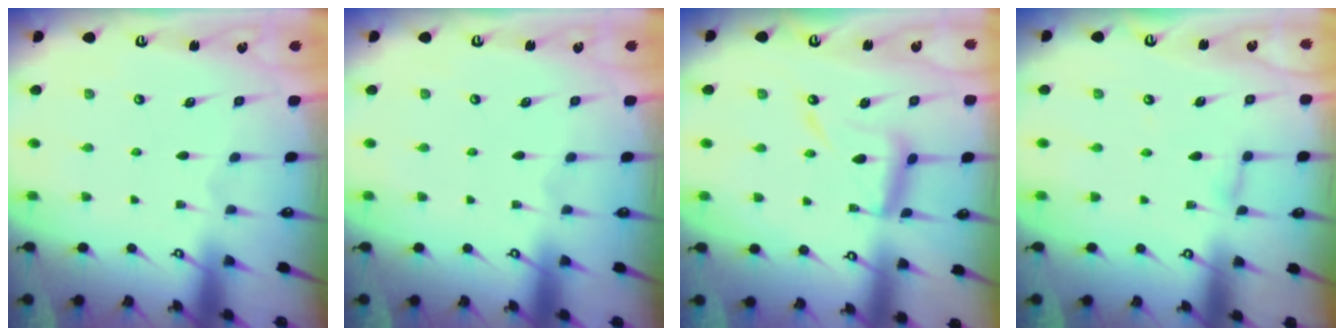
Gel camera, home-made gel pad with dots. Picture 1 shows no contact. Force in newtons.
{"total": 0.0}
{"total": 12.5, "press": 12.4, "slide": 0.9}
{"total": 3.0, "press": 3.0, "slide": 0.3}